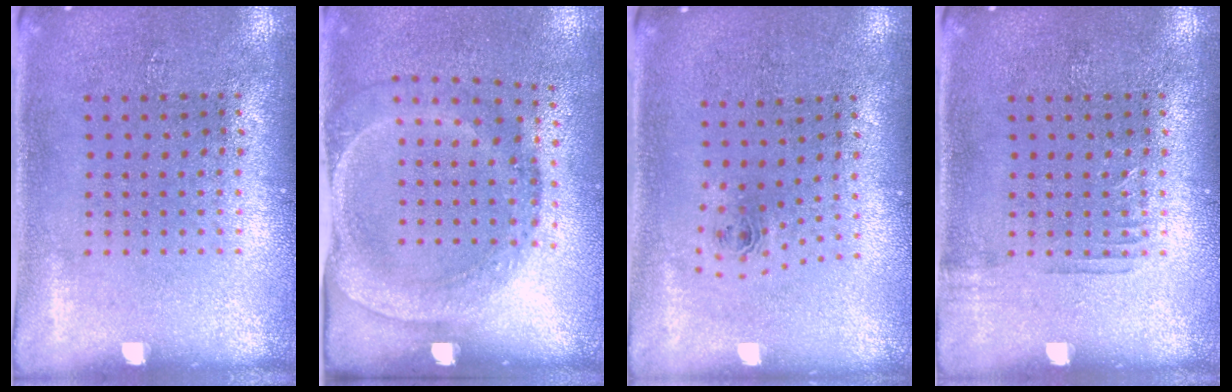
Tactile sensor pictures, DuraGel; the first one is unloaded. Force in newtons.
{"total": 1.8, "press": 1.2, "slide": 1.4}
{"total": 0.8, "press": 0.3, "slide": 0.7}
{"total": 0.7, "press": 0.6, "slide": 0.2}